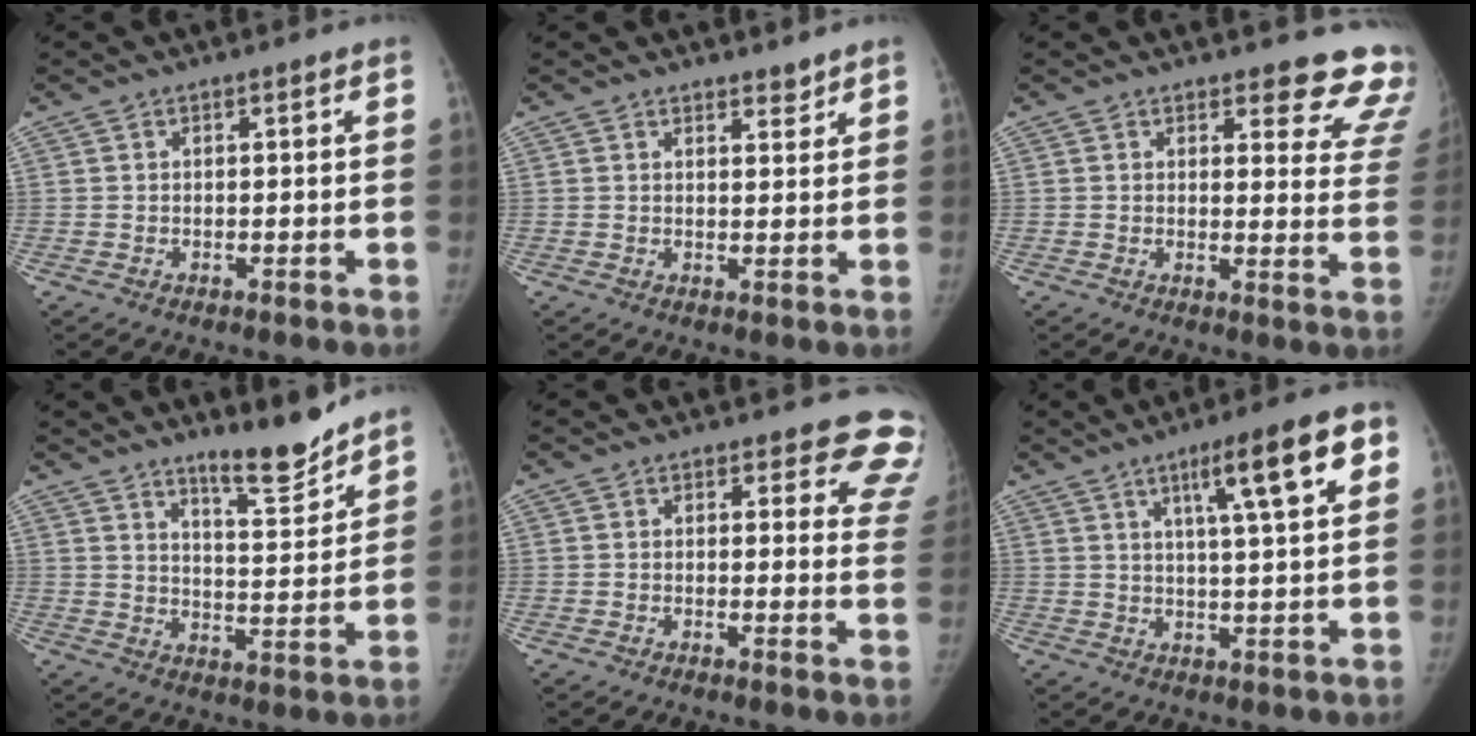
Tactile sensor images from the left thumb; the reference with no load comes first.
{"total": 2.3, "force": [2.1, 0.9, 0.4], "torque": [0.015, -0.015, 0.027]}
{"total": 13.4, "force": [12.4, 4.2, 2.8], "torque": [0.029, -0.113, 0.104]}
{"total": 9.4, "force": [8.0, 1.6, 4.7], "torque": [-0.050, -0.068, 0.130]}
{"total": 10.7, "force": [9.5, 4.2, 2.4], "torque": [0.035, -0.063, 0.067]}
{"total": 12.3, "force": [5.5, 1.7, 10.9], "torque": [-0.155, -0.007, 0.081]}